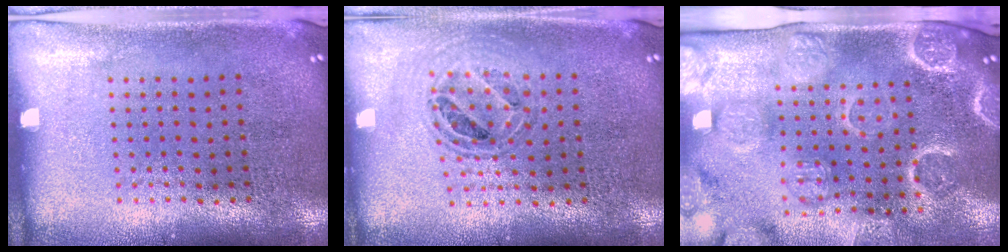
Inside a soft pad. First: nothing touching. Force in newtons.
{"total": 0.8, "press": 0.8, "slide": 0.1}
{"total": 4.1, "press": 3.6, "slide": 1.9}